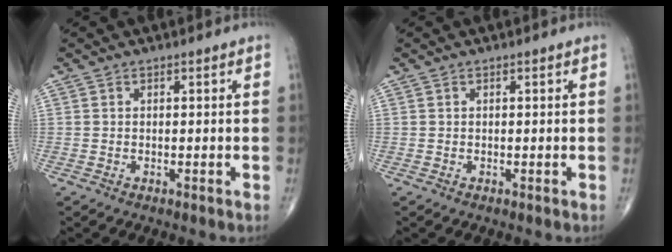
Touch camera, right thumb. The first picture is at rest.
{"total": 0.0}